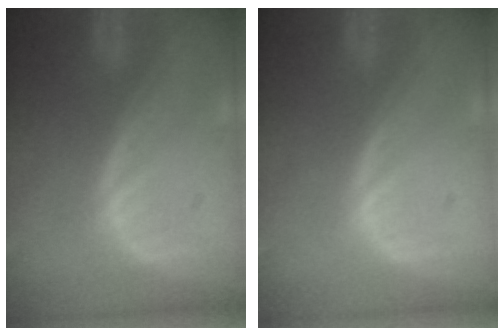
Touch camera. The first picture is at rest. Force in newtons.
{"total": 0.0}